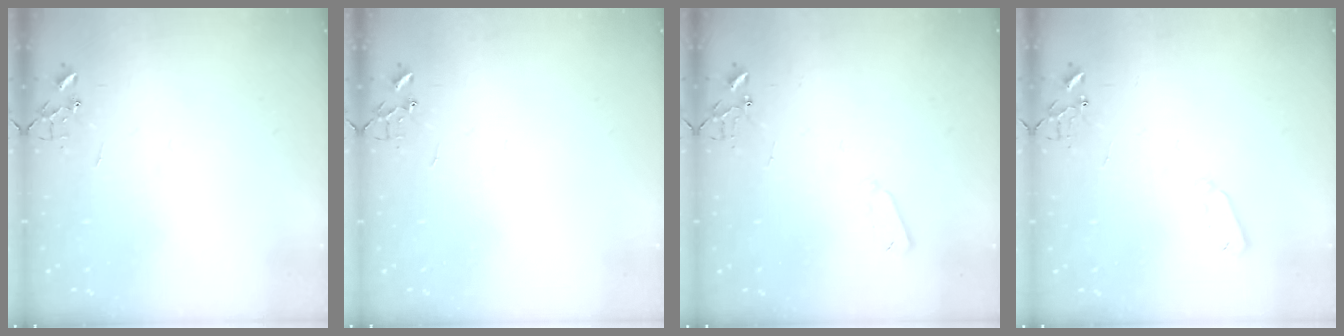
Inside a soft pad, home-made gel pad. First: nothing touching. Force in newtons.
{"total": 0.0}
{"total": 4.1, "press": 4.0, "slide": 0.8}
{"total": 4.2, "press": 4.2, "slide": 0.7}